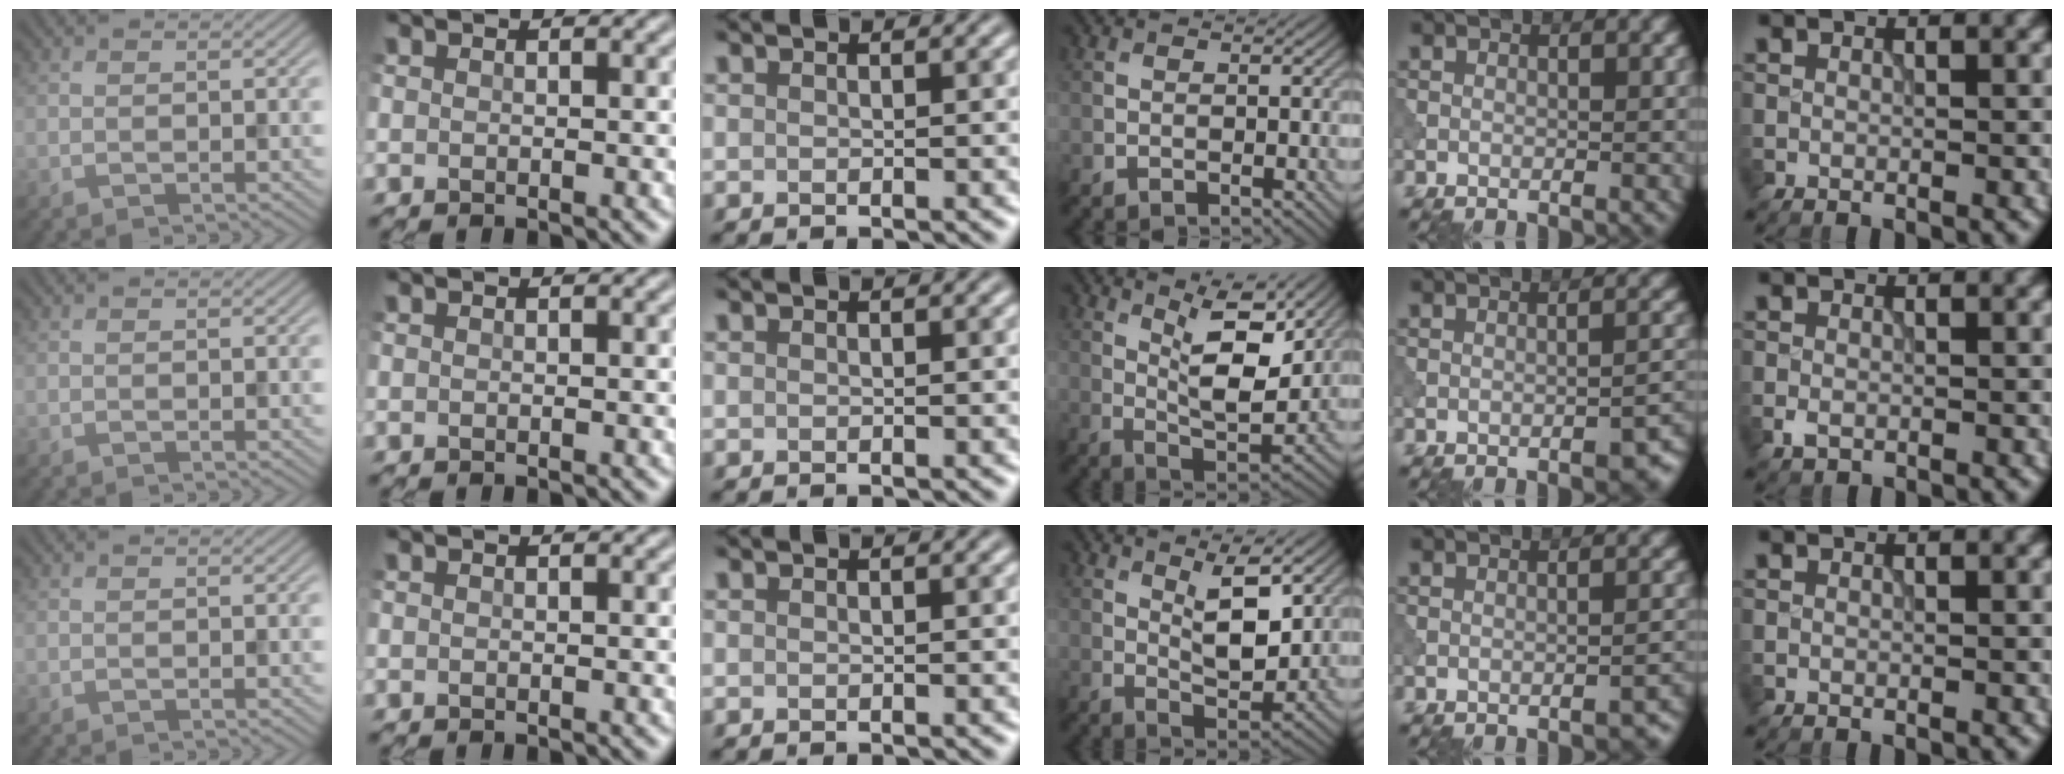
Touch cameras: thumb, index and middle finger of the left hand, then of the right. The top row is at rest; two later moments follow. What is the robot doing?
{"motion": "shake", "object": "bell"}